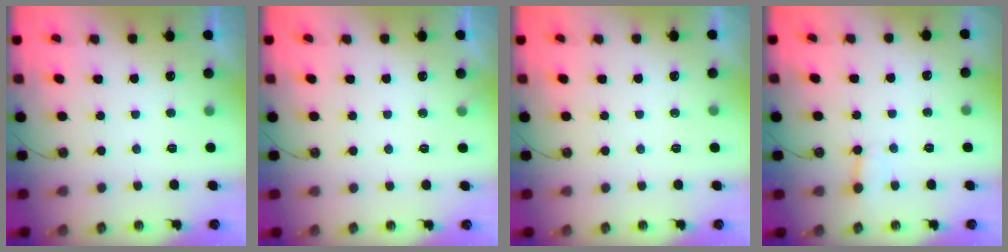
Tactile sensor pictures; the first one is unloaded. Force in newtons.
{"total": 1.8, "press": 1.8, "slide": 0.1}
{"total": 0.0}
{"total": 2.9, "press": 2.9, "slide": 0.3}